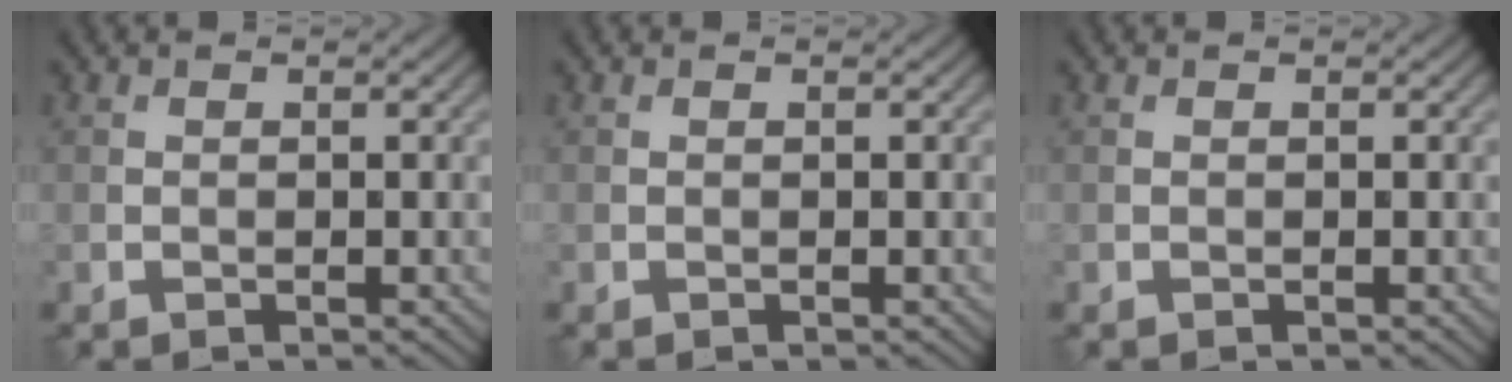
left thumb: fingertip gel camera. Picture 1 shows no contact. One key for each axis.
{"total": 0.0}
{"total": 0.0}